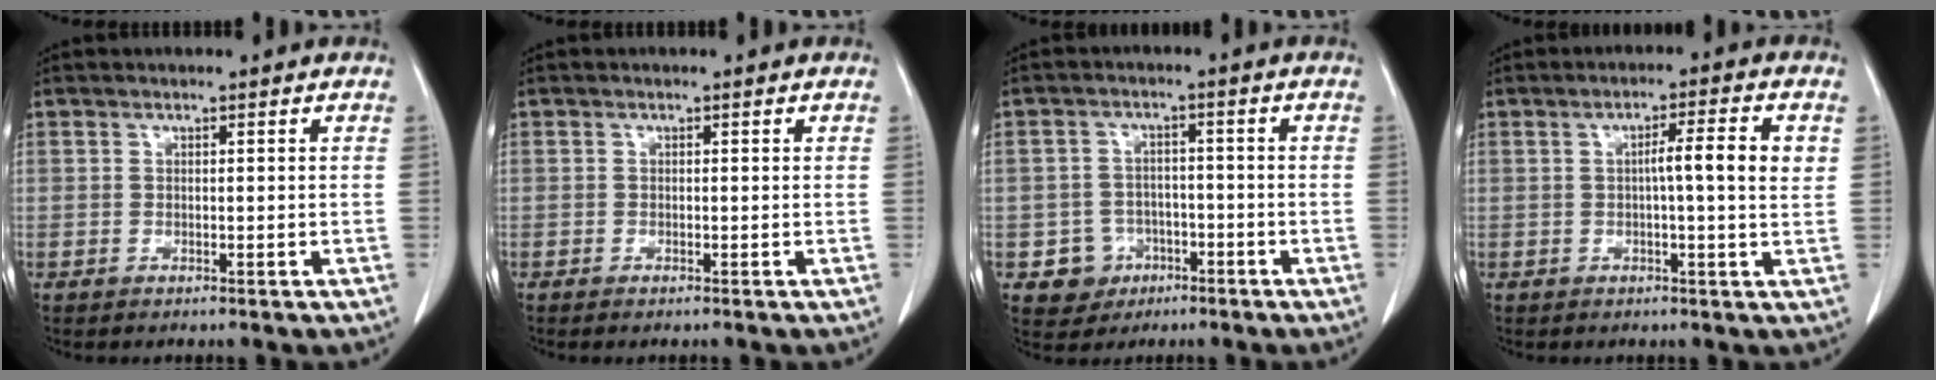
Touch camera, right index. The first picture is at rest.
{"total": 0.6, "force": [-0.4, 0.1, 0.4], "torque": [-0.007, -0.001, -0.007]}
{"total": 5.4, "force": [-2.4, 4.8, 0.7], "torque": [-0.005, 0.013, -0.032]}
{"total": 6.0, "force": [0.8, 0.0, 5.9], "torque": [-0.091, 0.005, 0.009]}